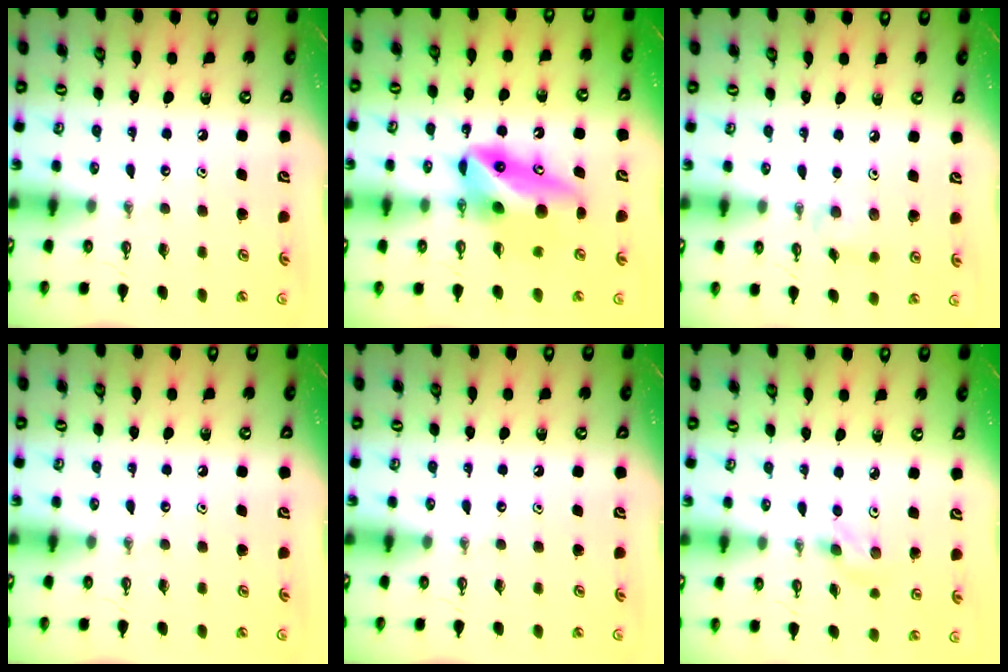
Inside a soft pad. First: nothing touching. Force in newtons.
{"total": 10.5, "press": 10.4, "slide": 1.6}
{"total": 5.2, "press": 5.0, "slide": 1.2}
{"total": 0.0}
{"total": 0.0}
{"total": 2.8, "press": 2.4, "slide": 1.4}